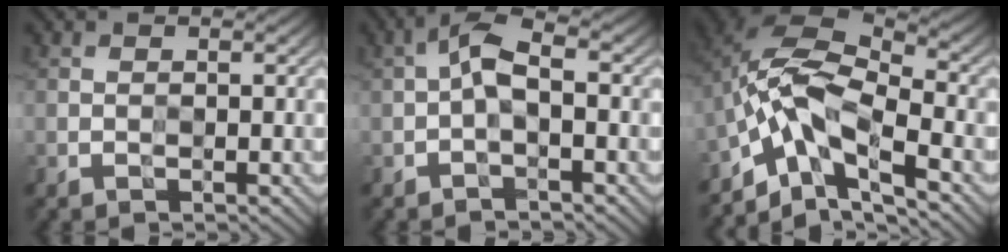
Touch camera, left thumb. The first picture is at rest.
{"total": 3.7, "force": [-0.4, 1.4, 3.4], "torque": [-0.073, 0.014, -0.019]}
{"total": 11.3, "force": [-5.2, 5.2, 8.6], "torque": [-0.167, -0.005, -0.114]}